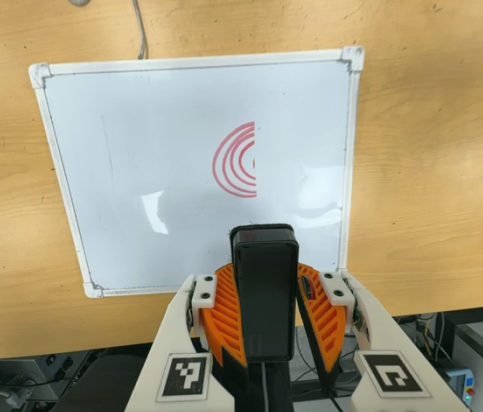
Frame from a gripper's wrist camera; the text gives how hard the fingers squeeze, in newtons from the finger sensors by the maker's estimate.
{"total": 10.0, "left": 10.1, "right": 9.9}